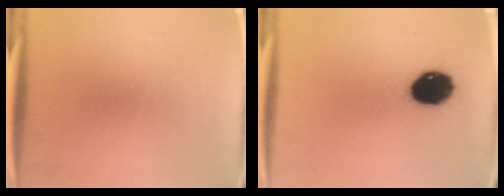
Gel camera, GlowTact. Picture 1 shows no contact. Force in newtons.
{"total": 12.3}